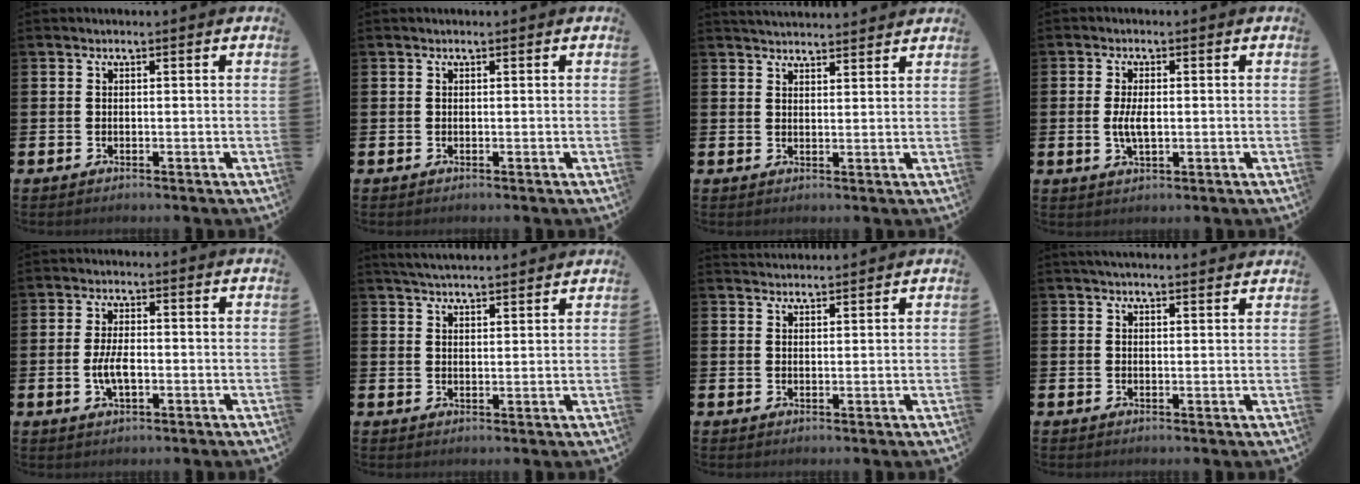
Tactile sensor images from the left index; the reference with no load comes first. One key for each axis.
{"total": 0.0}
{"total": 3.1, "fx": 3.1, "fy": 0.4, "fz": 0.1, "tx": -0.003, "ty": -0.014, "tz": 0.056}
{"total": 3.7, "fx": 0.0, "fy": 1.6, "fz": 3.3, "tx": -0.063, "ty": -0.001, "tz": -0.006}
{"total": 4.1, "fx": -0.6, "fy": 1.7, "fz": 3.6, "tx": -0.065, "ty": -0.002, "tz": -0.014}
{"total": 3.9, "fx": 3.9, "fy": 0.1, "fz": 0.4, "tx": -0.010, "ty": -0.017, "tz": 0.069}
{"total": 2.3, "fx": 2.2, "fy": 0.3, "fz": 0.0, "tx": -0.001, "ty": -0.010, "tz": 0.041}
{"total": 2.4, "fx": 2.4, "fy": 0.1, "fz": 0.4, "tx": -0.006, "ty": -0.009, "tz": 0.042}